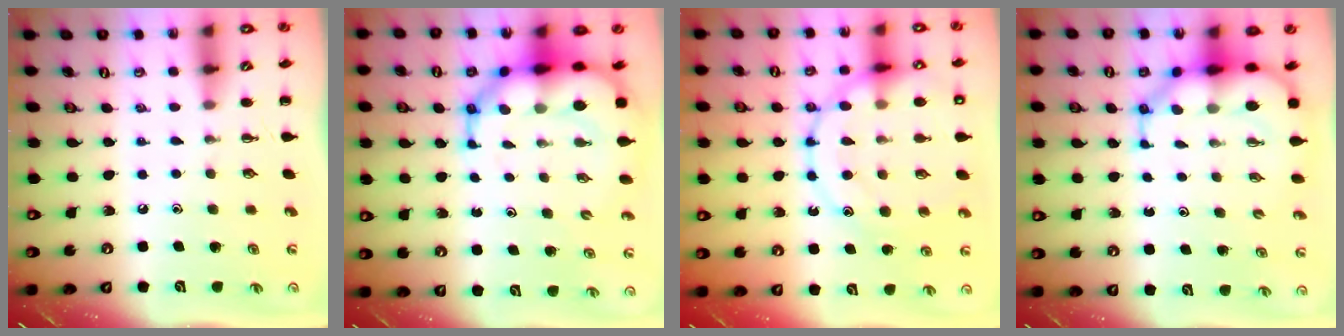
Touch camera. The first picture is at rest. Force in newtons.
{"total": 12.2, "press": 11.7, "slide": 3.4}
{"total": 21.0, "press": 21.0, "slide": 1.8}
{"total": 9.4, "press": 8.9, "slide": 3.0}